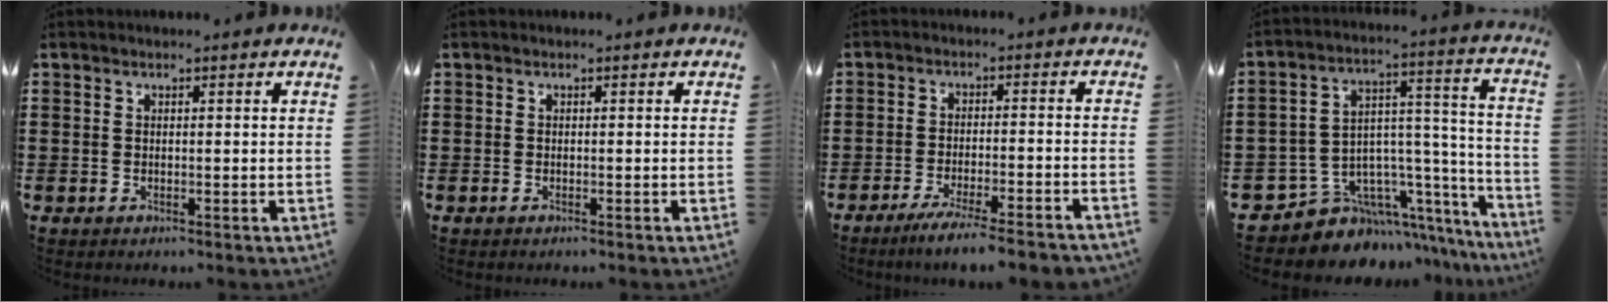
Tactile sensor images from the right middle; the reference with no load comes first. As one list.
[{"total": 0.0}, {"total": 5.0, "force": [-4.4, -0.4, 2.3], "torque": [-0.041, -0.016, -0.079]}, {"total": 7.6, "force": [-5.5, 5.2, 1.3], "torque": [-0.034, -0.006, -0.092]}]